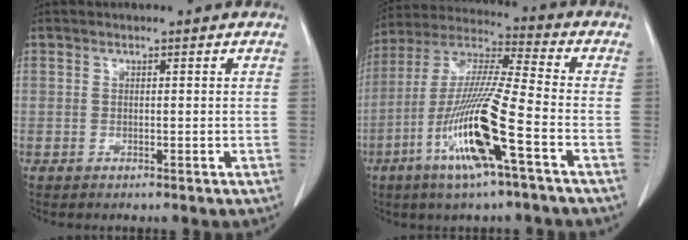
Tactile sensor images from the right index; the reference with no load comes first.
{"total": 15.8, "force": [-6.3, 0.2, 14.5], "torque": [-0.298, -0.016, -0.123]}